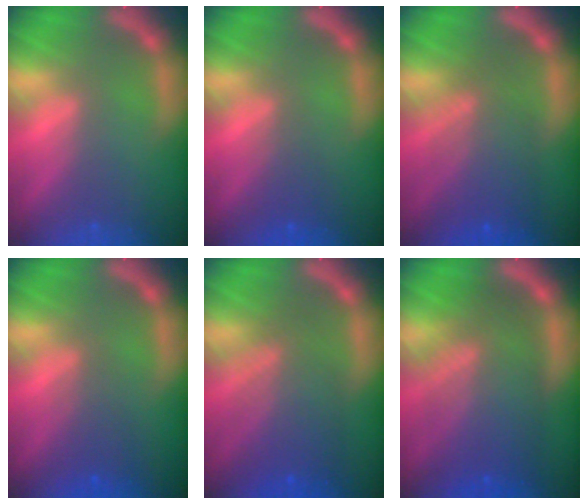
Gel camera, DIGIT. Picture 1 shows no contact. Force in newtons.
{"total": 2.0}
{"total": 6.6}
{"total": 2.5}
{"total": 6.6}
{"total": 9.6}